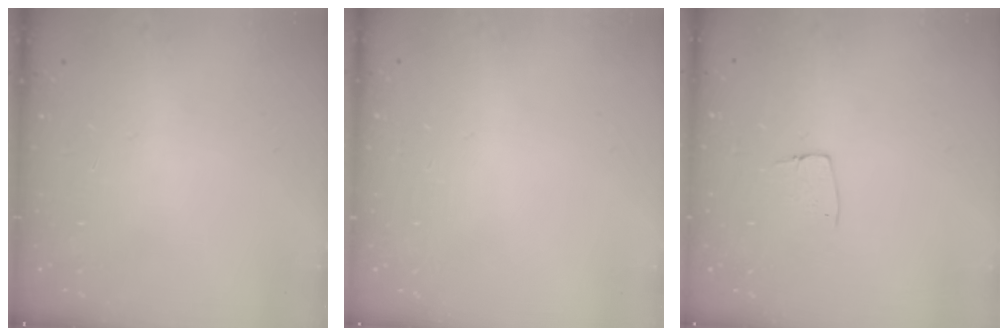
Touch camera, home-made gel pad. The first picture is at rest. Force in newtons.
{"total": 0.8, "press": 0.4, "slide": 0.7}
{"total": 5.5, "press": 5.5, "slide": 0.4}